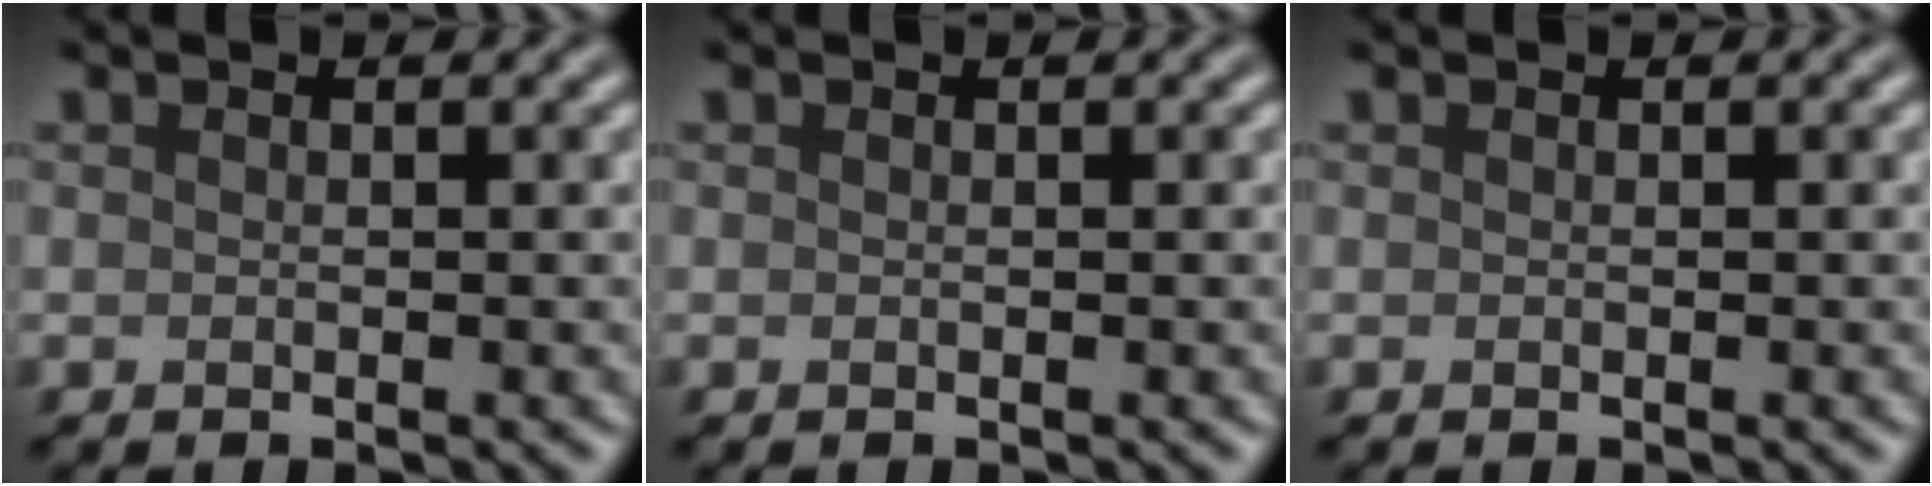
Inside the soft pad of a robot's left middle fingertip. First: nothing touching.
{"total": 0.0}
{"total": 0.0}